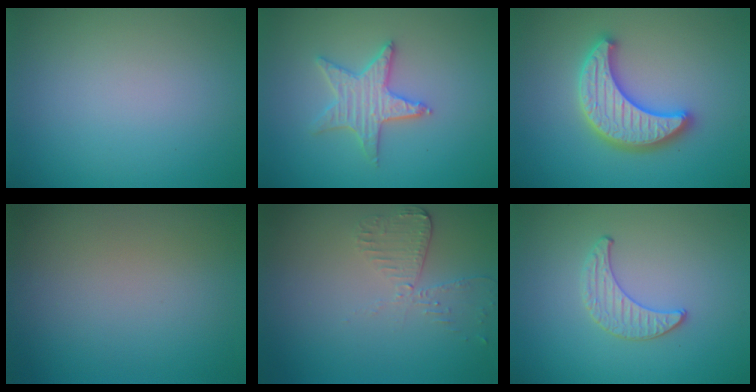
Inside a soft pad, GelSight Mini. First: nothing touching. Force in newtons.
{"total": 3.6, "press": 3.5, "slide": 0.7}
{"total": 5.3, "press": 5.2, "slide": 0.8}
{"total": 0.0}
{"total": 2.5, "press": 2.3, "slide": 1.2}
{"total": 1.3, "press": 1.3, "slide": 0.2}